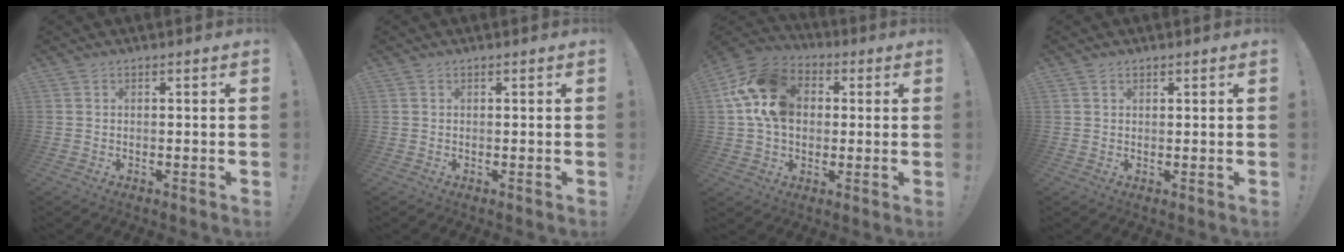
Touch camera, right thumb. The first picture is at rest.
{"total": 0.0}
{"total": 17.1, "force": [3.7, 13.0, 10.5], "torque": [-0.178, 0.004, 0.073]}
{"total": 1.0, "force": [0.8, 0.6, 0.1], "torque": [0.012, -0.006, 0.013]}